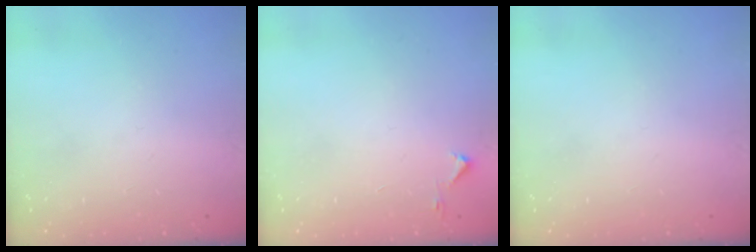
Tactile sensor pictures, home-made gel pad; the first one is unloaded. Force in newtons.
{"total": 3.1, "press": 3.0, "slide": 0.3}
{"total": 0.0}